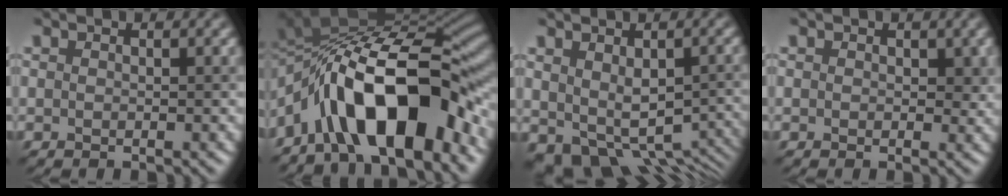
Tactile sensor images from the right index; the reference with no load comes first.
{"total": 14.4, "force": [-5.1, 5.5, 12.3], "torque": [-0.178, 0.018, -0.084]}
{"total": 7.3, "force": [-1.9, 4.7, 5.3], "torque": [-0.085, -0.040, -0.007]}
{"total": 1.5, "force": [0.4, 1.1, 0.9], "torque": [-0.008, -0.003, 0.003]}